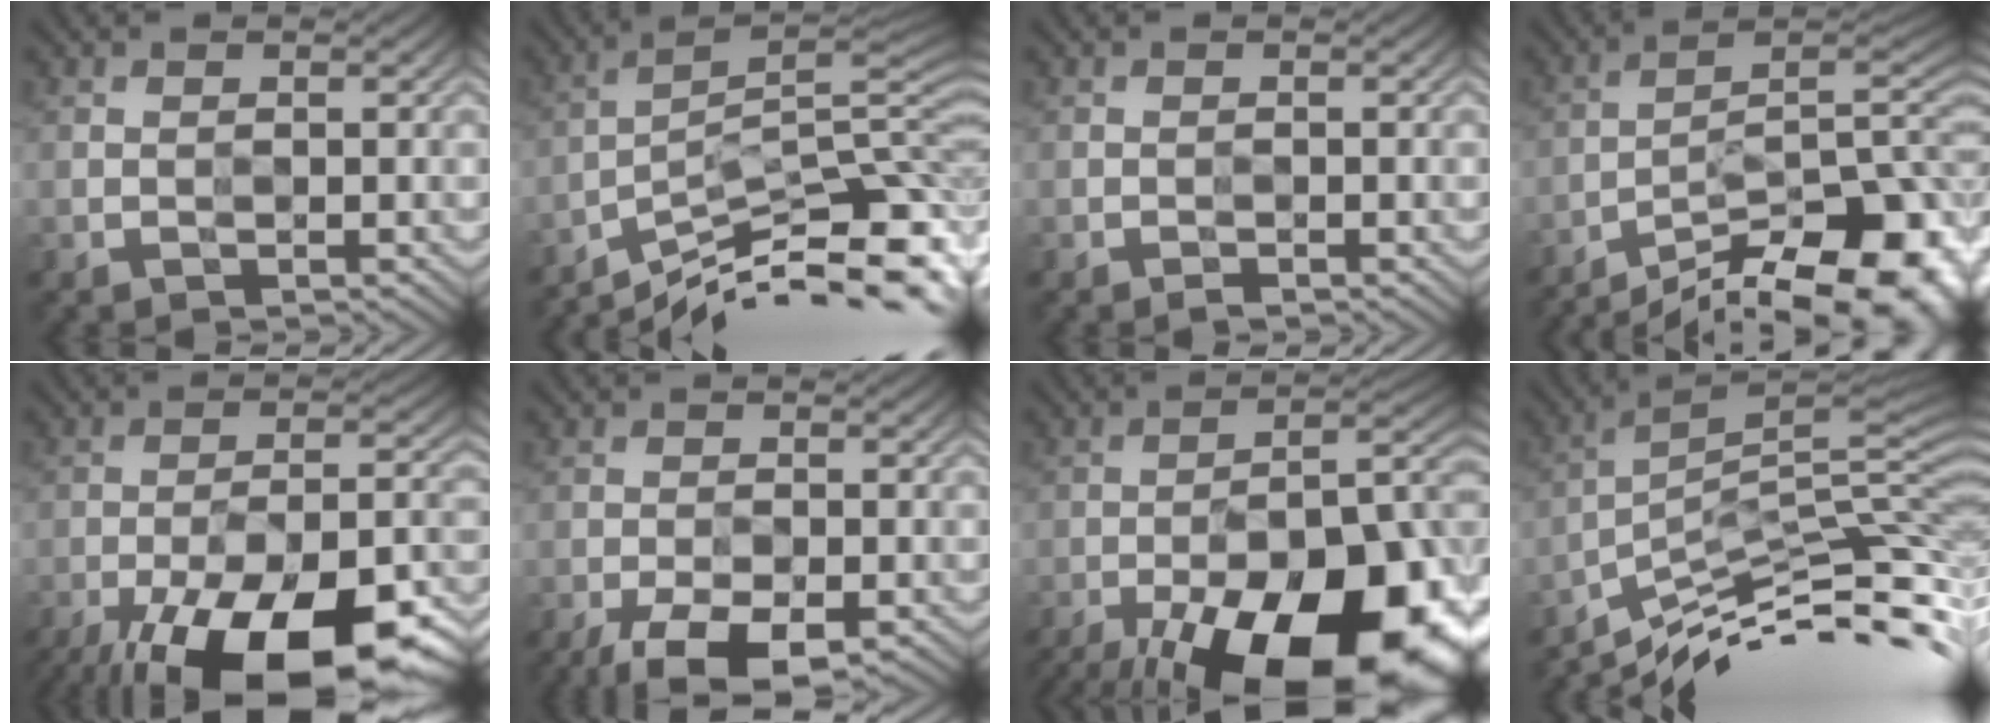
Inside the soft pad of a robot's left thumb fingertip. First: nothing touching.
{"total": 12.7, "force": [-9.1, 2.2, 8.5], "torque": [-0.142, 0.006, -0.148]}
{"total": 0.7, "force": [-0.5, 0.2, 0.4], "torque": [-0.005, -0.002, -0.010]}
{"total": 18.7, "force": [-13.7, 4.9, 11.7], "torque": [-0.132, 0.008, -0.210]}
{"total": 21.2, "force": [-13.9, 7.7, 14.0], "torque": [-0.218, -0.038, -0.217]}
{"total": 9.1, "force": [-6.2, 3.4, 5.6], "torque": [-0.103, -0.024, -0.098]}
{"total": 23.3, "force": [-14.7, 8.8, 15.8], "torque": [-0.189, -0.029, -0.203]}
{"total": 11.9, "force": [-7.8, 2.1, 8.7], "torque": [-0.164, 0.016, -0.134]}